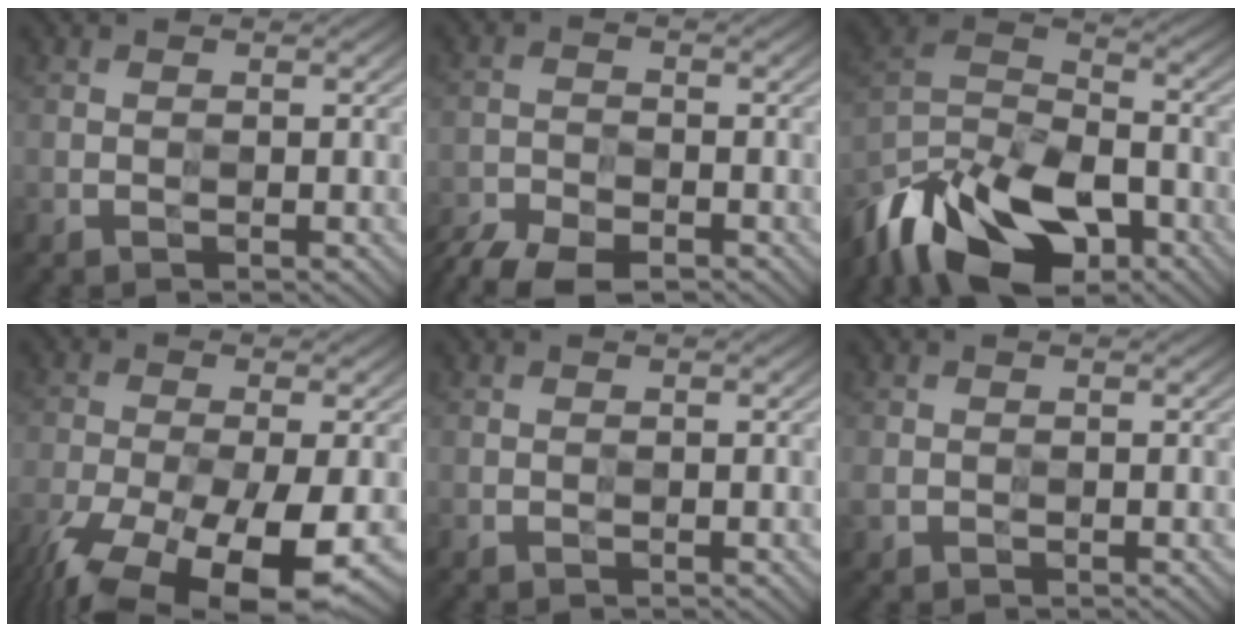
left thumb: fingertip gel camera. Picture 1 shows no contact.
{"total": 7.2, "force": [-6.3, 2.2, 2.7], "torque": [-0.050, -0.021, -0.113]}
{"total": 15.0, "force": [-10.7, 7.0, 7.8], "torque": [-0.182, -0.009, -0.204]}
{"total": 15.5, "force": [-10.4, 5.1, 10.4], "torque": [-0.214, -0.052, -0.155]}
{"total": 0.0}
{"total": 1.5, "force": [-0.2, 1.3, 0.8], "torque": [-0.027, -0.002, -0.006]}